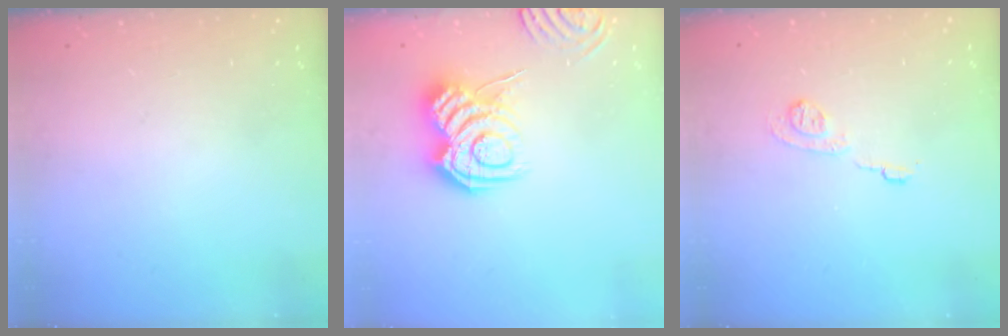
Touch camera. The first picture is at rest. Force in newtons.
{"total": 9.6, "press": 9.6, "slide": 0.4}
{"total": 6.1, "press": 6.1, "slide": 0.7}